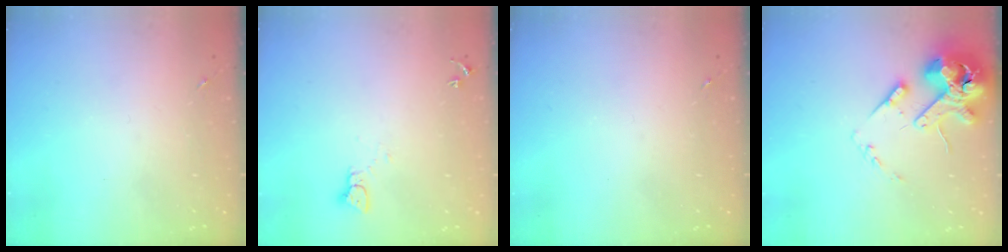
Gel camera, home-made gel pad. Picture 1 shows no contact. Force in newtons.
{"total": 2.1, "press": 2.1, "slide": 0.2}
{"total": 0.0}
{"total": 15.9, "press": 15.7, "slide": 2.5}